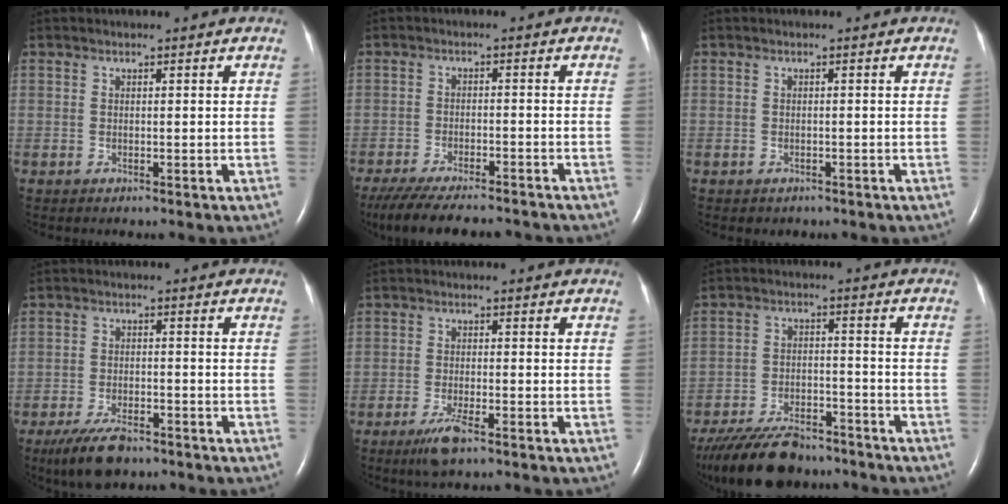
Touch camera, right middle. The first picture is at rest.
{"total": 15.1, "force": [-13.2, 3.0, 6.6], "torque": [-0.141, -0.025, -0.190]}
{"total": 1.1, "force": [-0.7, 0.8, 0.1], "torque": [-0.007, 0.002, -0.006]}
{"total": 6.9, "force": [-5.1, 2.5, 3.8], "torque": [-0.078, -0.009, -0.087]}
{"total": 4.2, "force": [-2.7, 0.7, 3.1], "torque": [-0.072, -0.009, -0.049]}
{"total": 14.6, "force": [-12.5, 4.4, 6.1], "torque": [-0.121, -0.011, -0.199]}